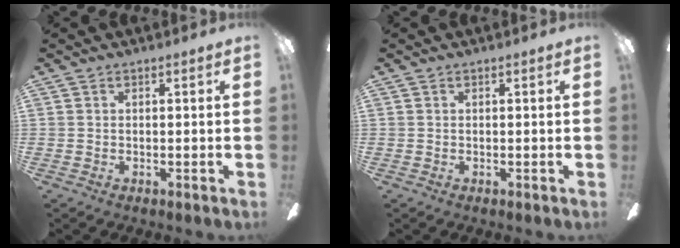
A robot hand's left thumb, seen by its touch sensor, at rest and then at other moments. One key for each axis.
{"total": 0.0}